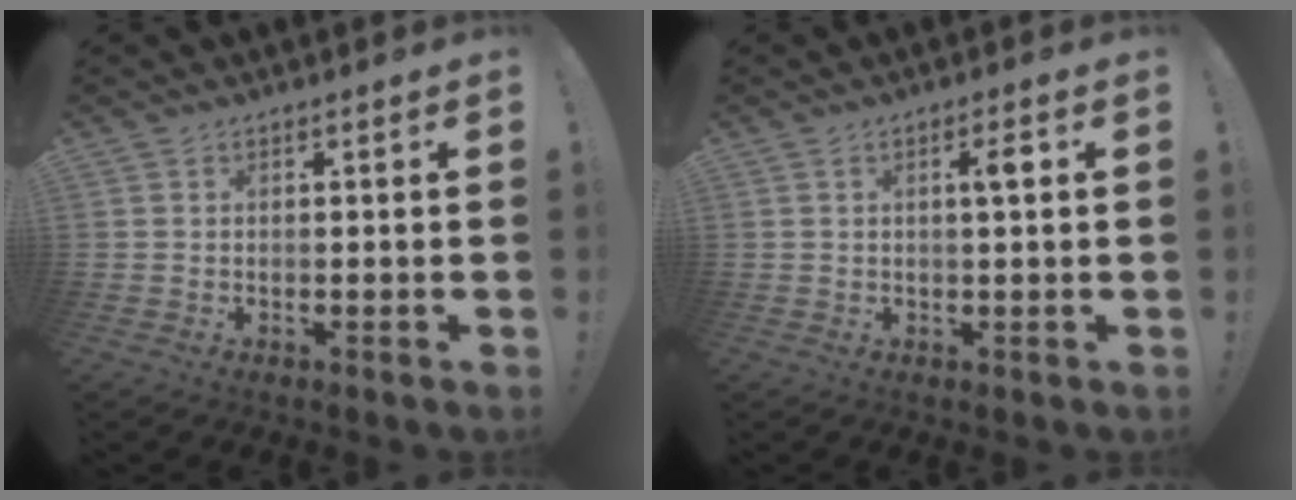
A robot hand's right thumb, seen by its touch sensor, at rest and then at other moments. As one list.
[{"total": 3.4, "force": [0.7, 0.4, 3.3], "torque": [-0.050, -0.001, 0.004]}]